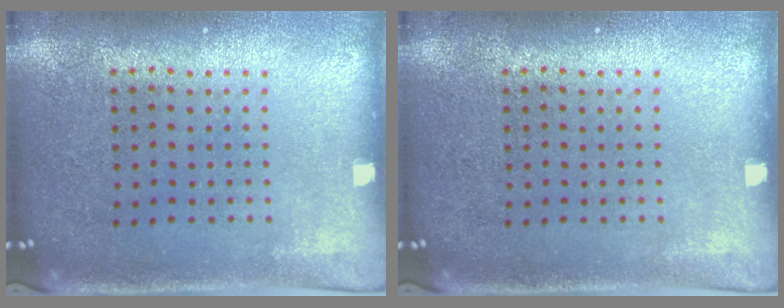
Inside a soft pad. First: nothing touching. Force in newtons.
{"total": 0.0}